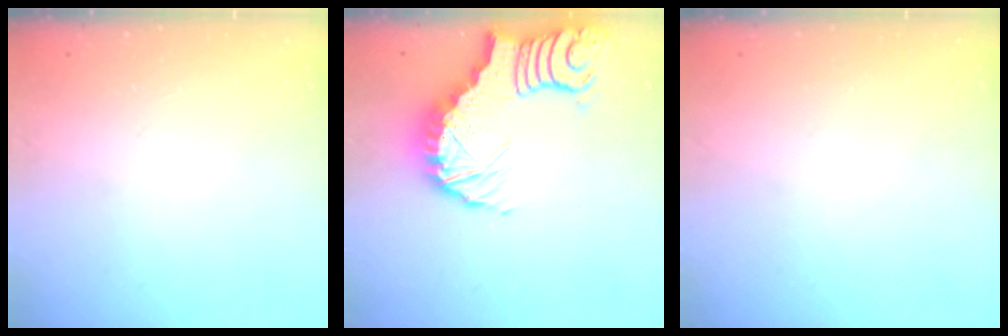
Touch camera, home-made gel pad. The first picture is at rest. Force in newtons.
{"total": 9.9, "press": 9.8, "slide": 1.3}
{"total": 0.0}